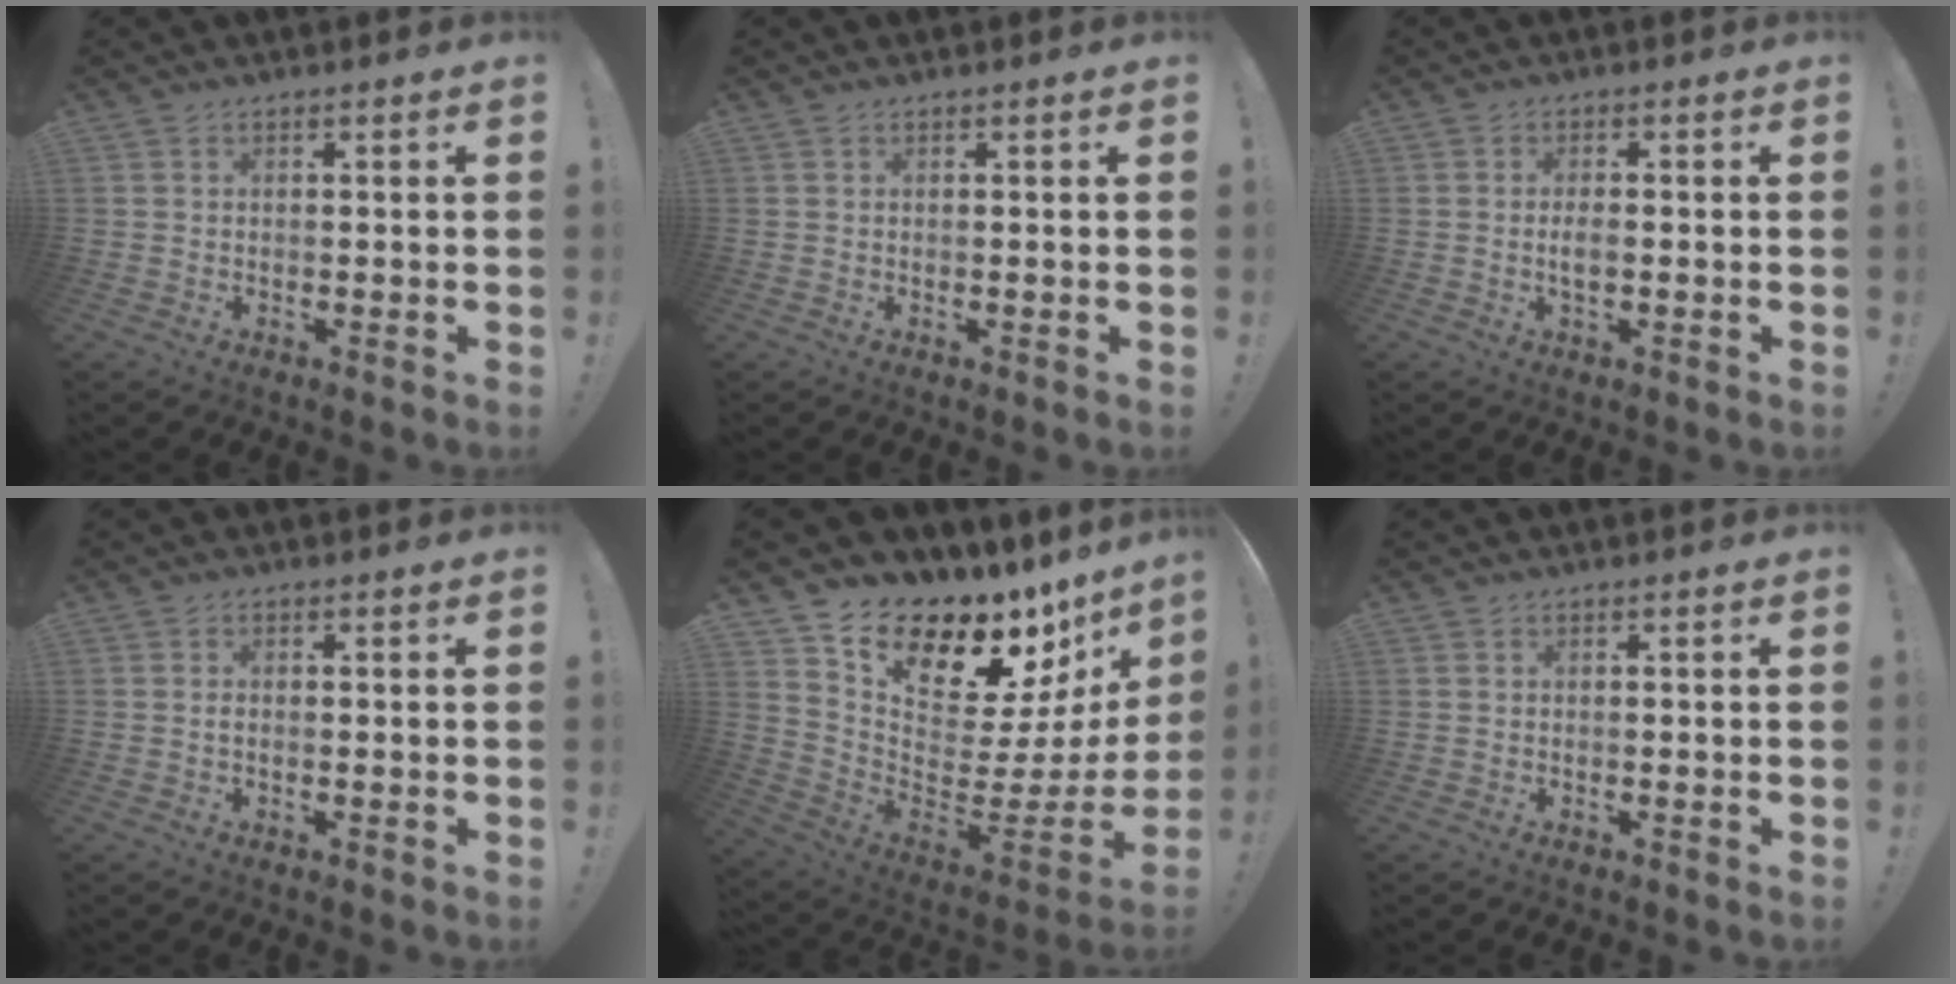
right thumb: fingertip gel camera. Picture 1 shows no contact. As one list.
[{"total": 0.0}, {"total": 2.9, "force": [-0.7, 1.1, 2.6], "torque": [-0.053, 0.002, -0.016]}, {"total": 0.7, "force": [-0.3, 0.2, 0.6], "torque": [-0.021, 0.004, -0.003]}, {"total": 14.7, "force": [10.6, 7.8, 6.6], "torque": [-0.088, -0.105, 0.205]}, {"total": 0.0}]